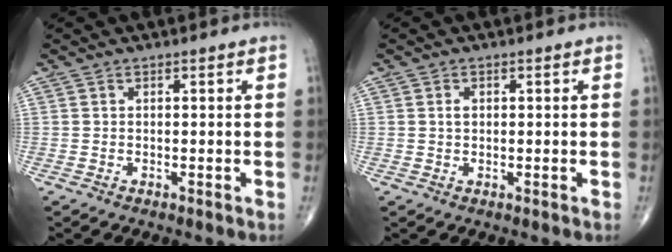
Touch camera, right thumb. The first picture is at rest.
{"total": 1.3, "force": [0.3, 1.0, 0.8], "torque": [-0.011, 0.002, 0.006]}